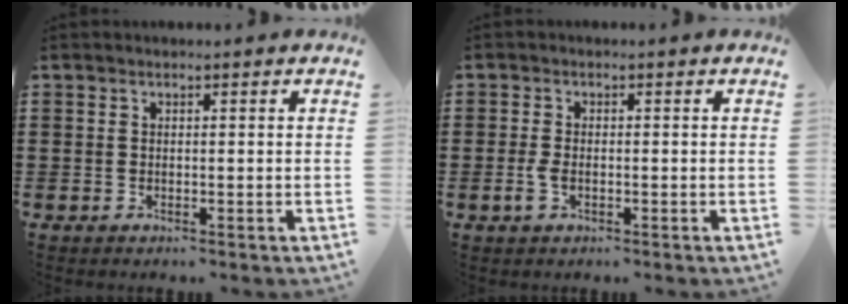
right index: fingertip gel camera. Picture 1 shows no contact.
{"total": 2.2, "force": [-0.7, 1.0, 1.8], "torque": [-0.051, -0.009, -0.015]}